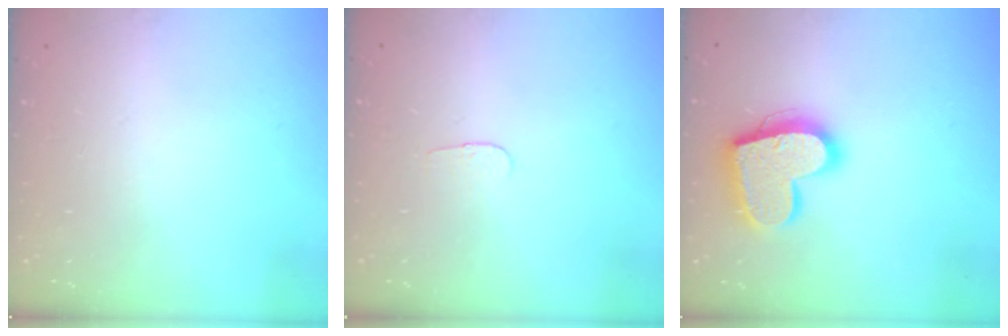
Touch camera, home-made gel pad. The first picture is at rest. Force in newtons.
{"total": 2.8, "press": 2.8, "slide": 0.3}
{"total": 18.3, "press": 18.2, "slide": 1.4}